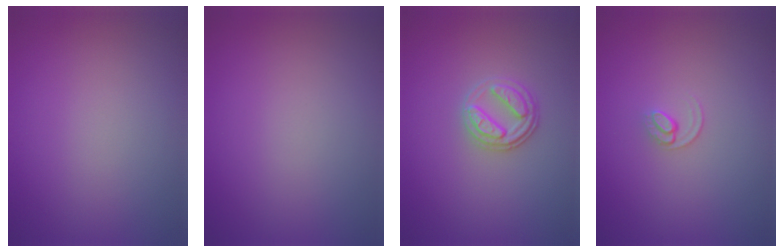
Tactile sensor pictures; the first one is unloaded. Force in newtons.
{"total": 0.0}
{"total": 2.7, "press": 2.5, "slide": 0.9}
{"total": 1.0, "press": 0.6, "slide": 0.8}